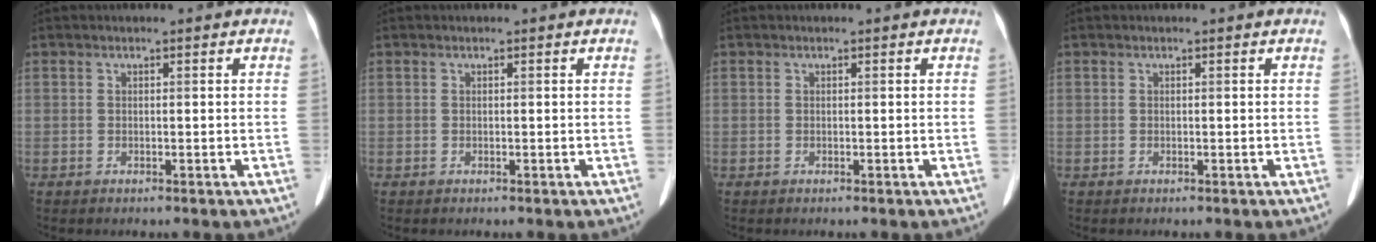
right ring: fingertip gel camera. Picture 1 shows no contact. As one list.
[{"total": 0.0}, {"total": 0.0}, {"total": 0.0}]